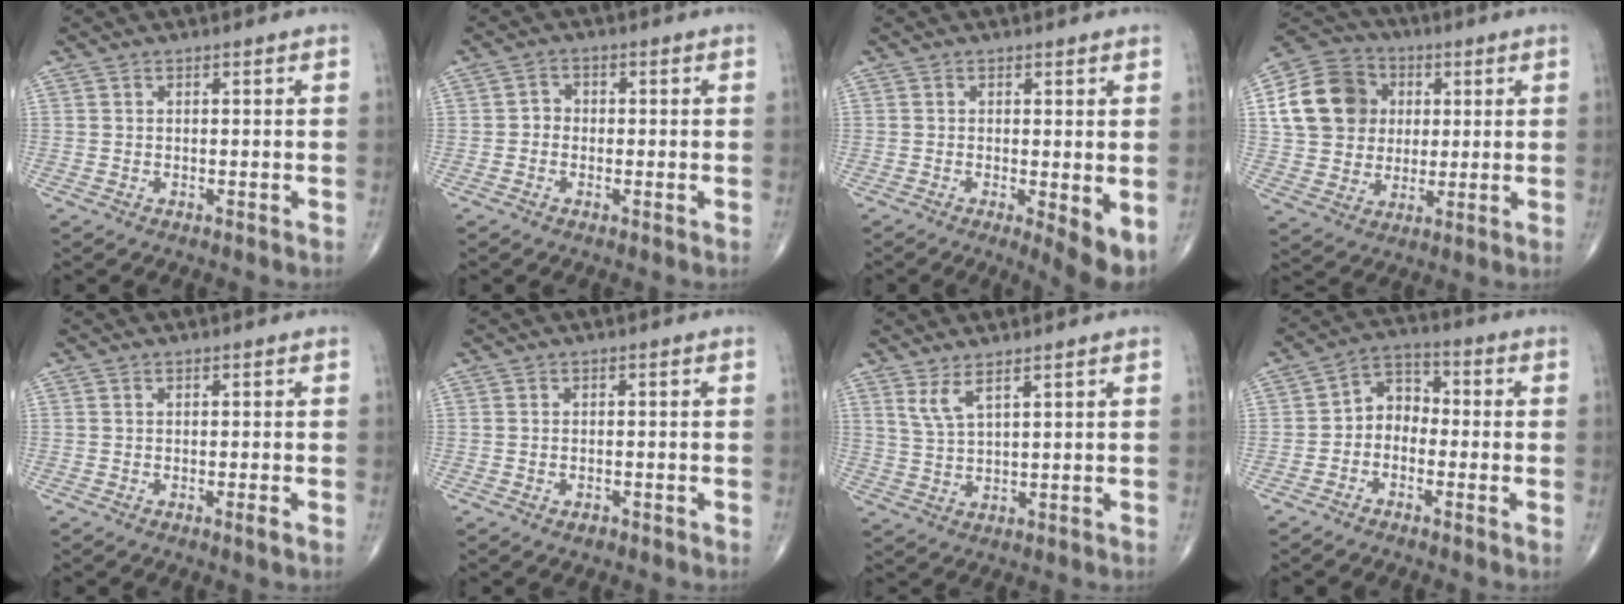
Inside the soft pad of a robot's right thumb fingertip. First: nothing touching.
{"total": 2.1, "force": [-0.5, 1.8, 0.9], "torque": [0.001, 0.008, -0.016]}
{"total": 5.2, "force": [-0.8, 1.1, 5.0], "torque": [-0.078, -0.020, -0.014]}
{"total": 15.7, "force": [3.0, 13.3, 7.6], "torque": [-0.125, 0.011, 0.053]}
{"total": 1.0, "force": [-0.4, -0.2, 0.8], "torque": [-0.016, -0.006, -0.009]}
{"total": 1.1, "force": [-0.7, 0.6, 0.6], "torque": [-0.011, 0.004, -0.009]}
{"total": 3.9, "force": [2.6, 0.6, 2.9], "torque": [-0.067, -0.023, 0.060]}
{"total": 5.9, "force": [-1.5, 4.6, 3.4], "torque": [-0.031, 0.032, -0.044]}